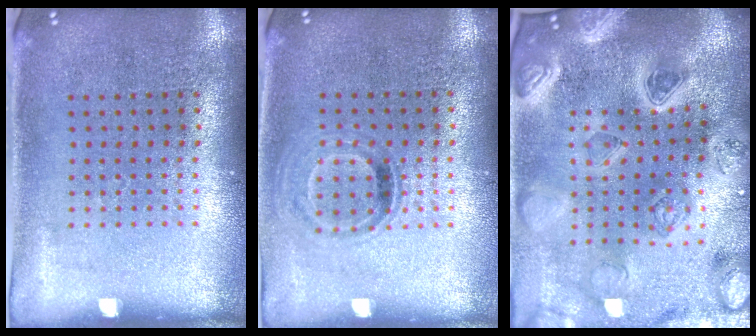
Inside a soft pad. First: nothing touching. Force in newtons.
{"total": 1.0, "press": 0.9, "slide": 0.6}
{"total": 4.9, "press": 4.2, "slide": 2.5}